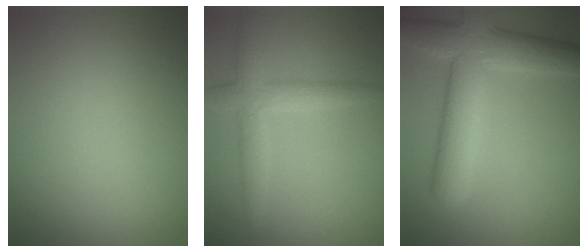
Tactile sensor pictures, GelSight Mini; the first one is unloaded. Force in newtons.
{"total": 3.1, "press": 3.1, "slide": 0.0}
{"total": 7.7, "press": 7.7, "slide": 0.4}